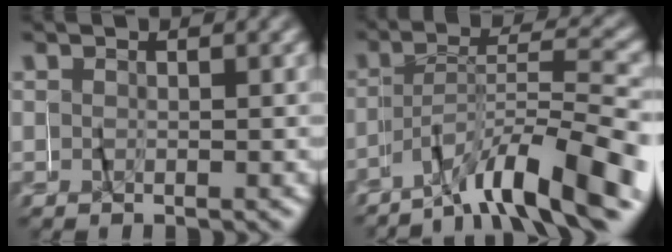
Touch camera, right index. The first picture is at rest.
{"total": 7.5, "force": [-6.0, -0.4, 4.4], "torque": [-0.078, 0.000, -0.099]}